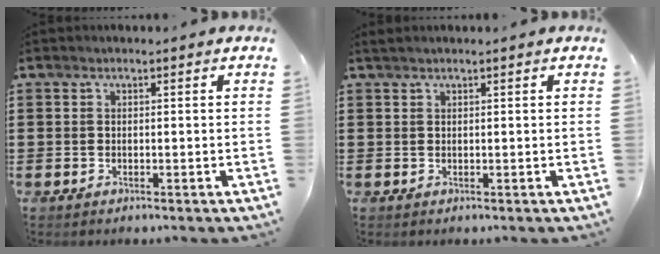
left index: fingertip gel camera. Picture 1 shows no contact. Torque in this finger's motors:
{"motor_torque": [0.16, 0.35, 0.01, 0.04]}